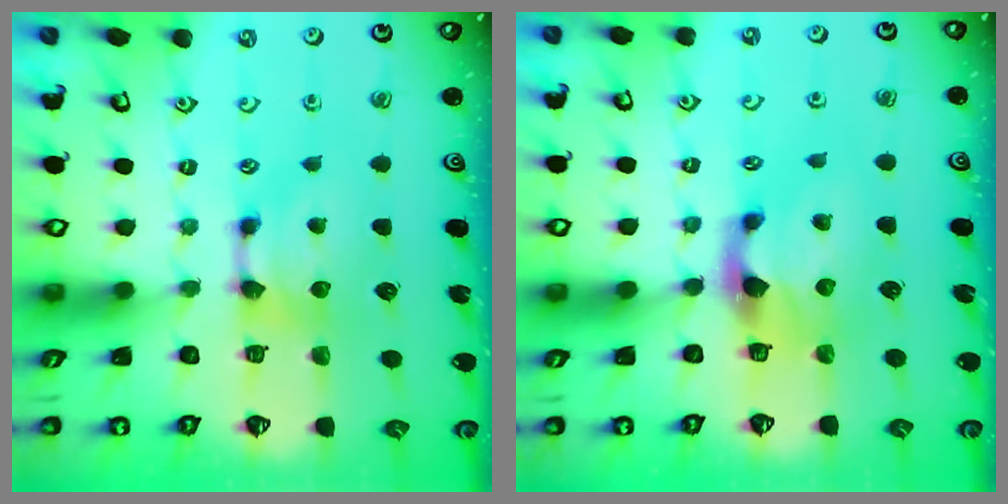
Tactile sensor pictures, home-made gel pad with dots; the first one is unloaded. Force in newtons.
{"total": 2.2, "press": 1.7, "slide": 1.4}